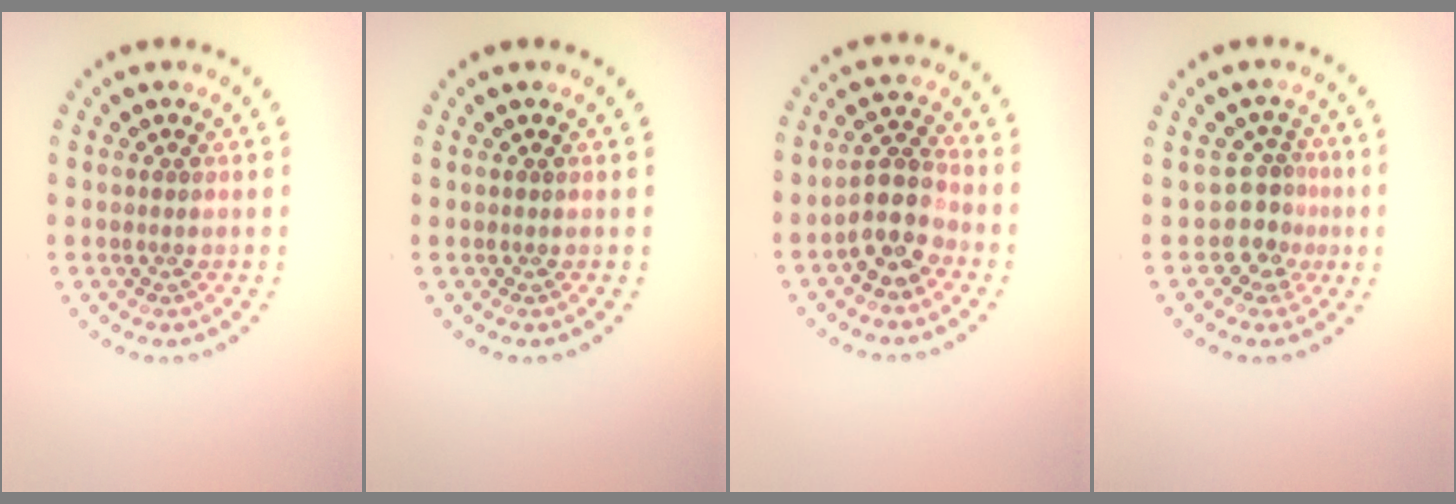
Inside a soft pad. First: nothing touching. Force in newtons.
{"total": 0.0}
{"total": 4.3, "press": 3.9, "slide": 1.7}
{"total": 2.8, "press": 1.9, "slide": 2.1}